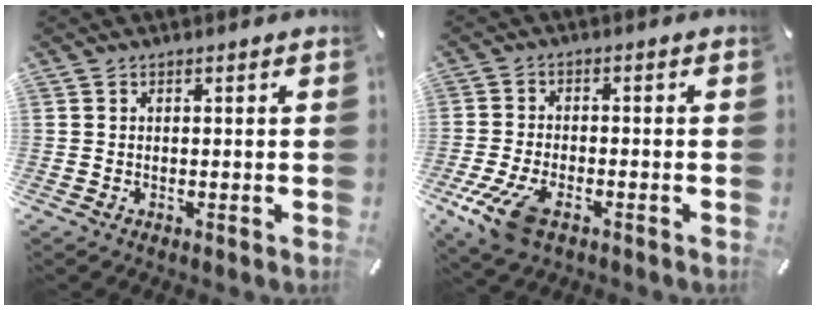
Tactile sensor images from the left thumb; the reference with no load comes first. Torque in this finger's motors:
{"motor_torque": [-0.12, 1.63, 0.13, 0.07, 0.30]}